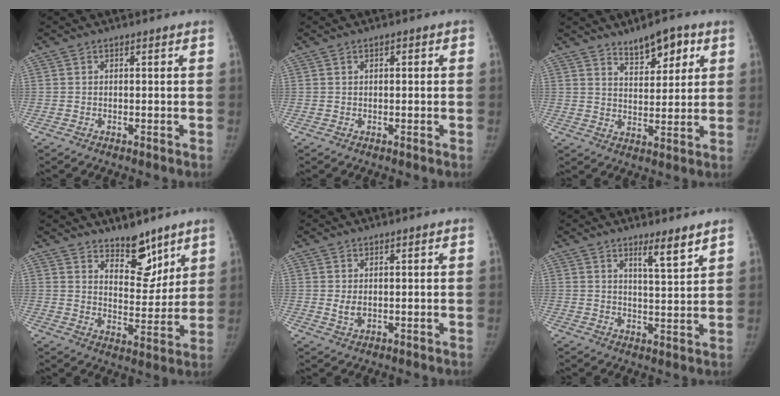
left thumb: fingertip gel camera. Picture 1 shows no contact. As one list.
[{"total": 1.1, "force": [0.2, 0.7, 0.9], "torque": [-0.005, 0.005, 0.001]}, {"total": 8.2, "force": [5.0, 3.7, 5.3], "torque": [-0.052, -0.028, 0.080]}, {"total": 10.3, "force": [7.6, 4.8, 4.9], "torque": [-0.036, -0.061, 0.130]}, {"total": 2.3, "force": [0.5, 1.4, 1.7], "torque": [-0.024, -0.007, 0.015]}, {"total": 5.4, "force": [4.0, 0.6, 3.6], "torque": [-0.050, -0.037, 0.063]}]